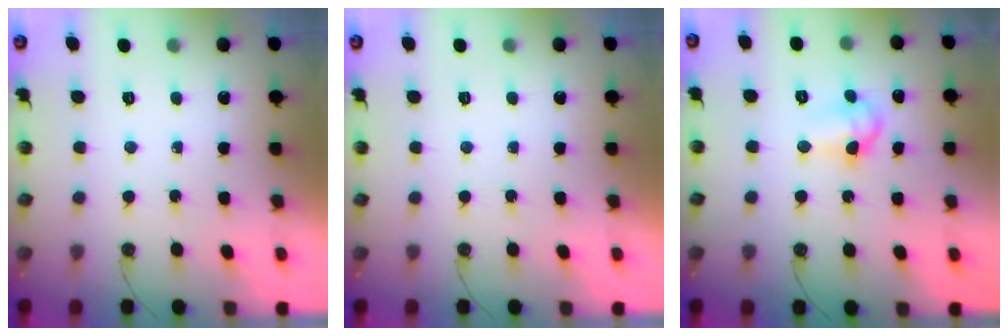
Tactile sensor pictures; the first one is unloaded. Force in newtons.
{"total": 0.0}
{"total": 7.3, "press": 7.2, "slide": 0.8}